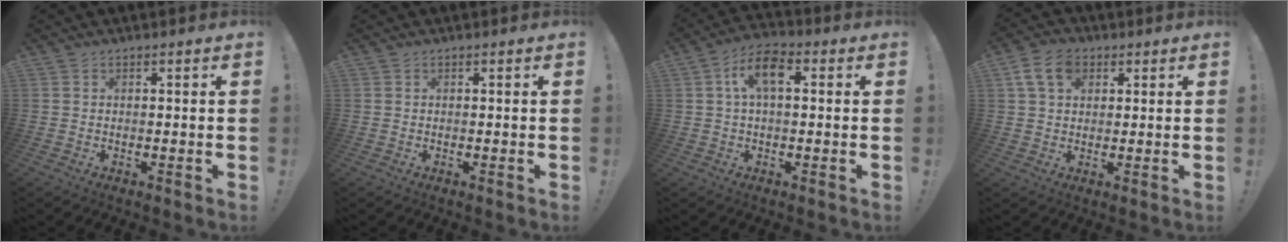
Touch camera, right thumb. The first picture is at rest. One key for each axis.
{"total": 0.0}
{"total": 9.1, "fx": 1.9, "fy": 4.7, "fz": 7.6, "tx": -0.133, "ty": 0.016, "tz": 0.038}
{"total": 8.9, "fx": 3.5, "fy": 6.1, "fz": 5.5, "tx": -0.102, "ty": 0.002, "tz": 0.067}